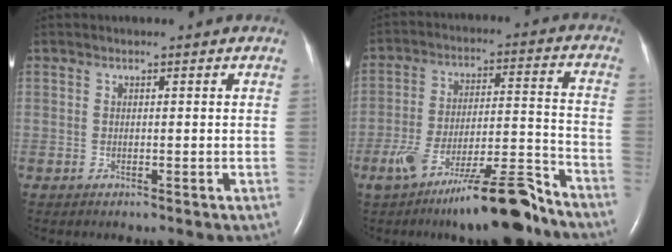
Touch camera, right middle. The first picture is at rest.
{"total": 15.0, "force": [-11.2, 1.8, 9.9], "torque": [-0.157, 0.010, -0.180]}